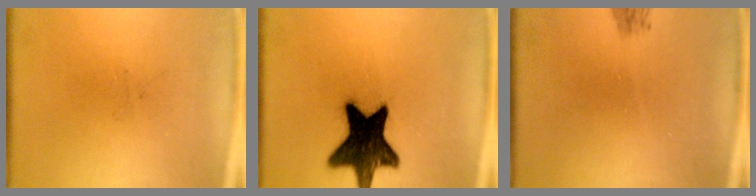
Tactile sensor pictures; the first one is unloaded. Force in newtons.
{"total": 17.5}
{"total": 1.1}